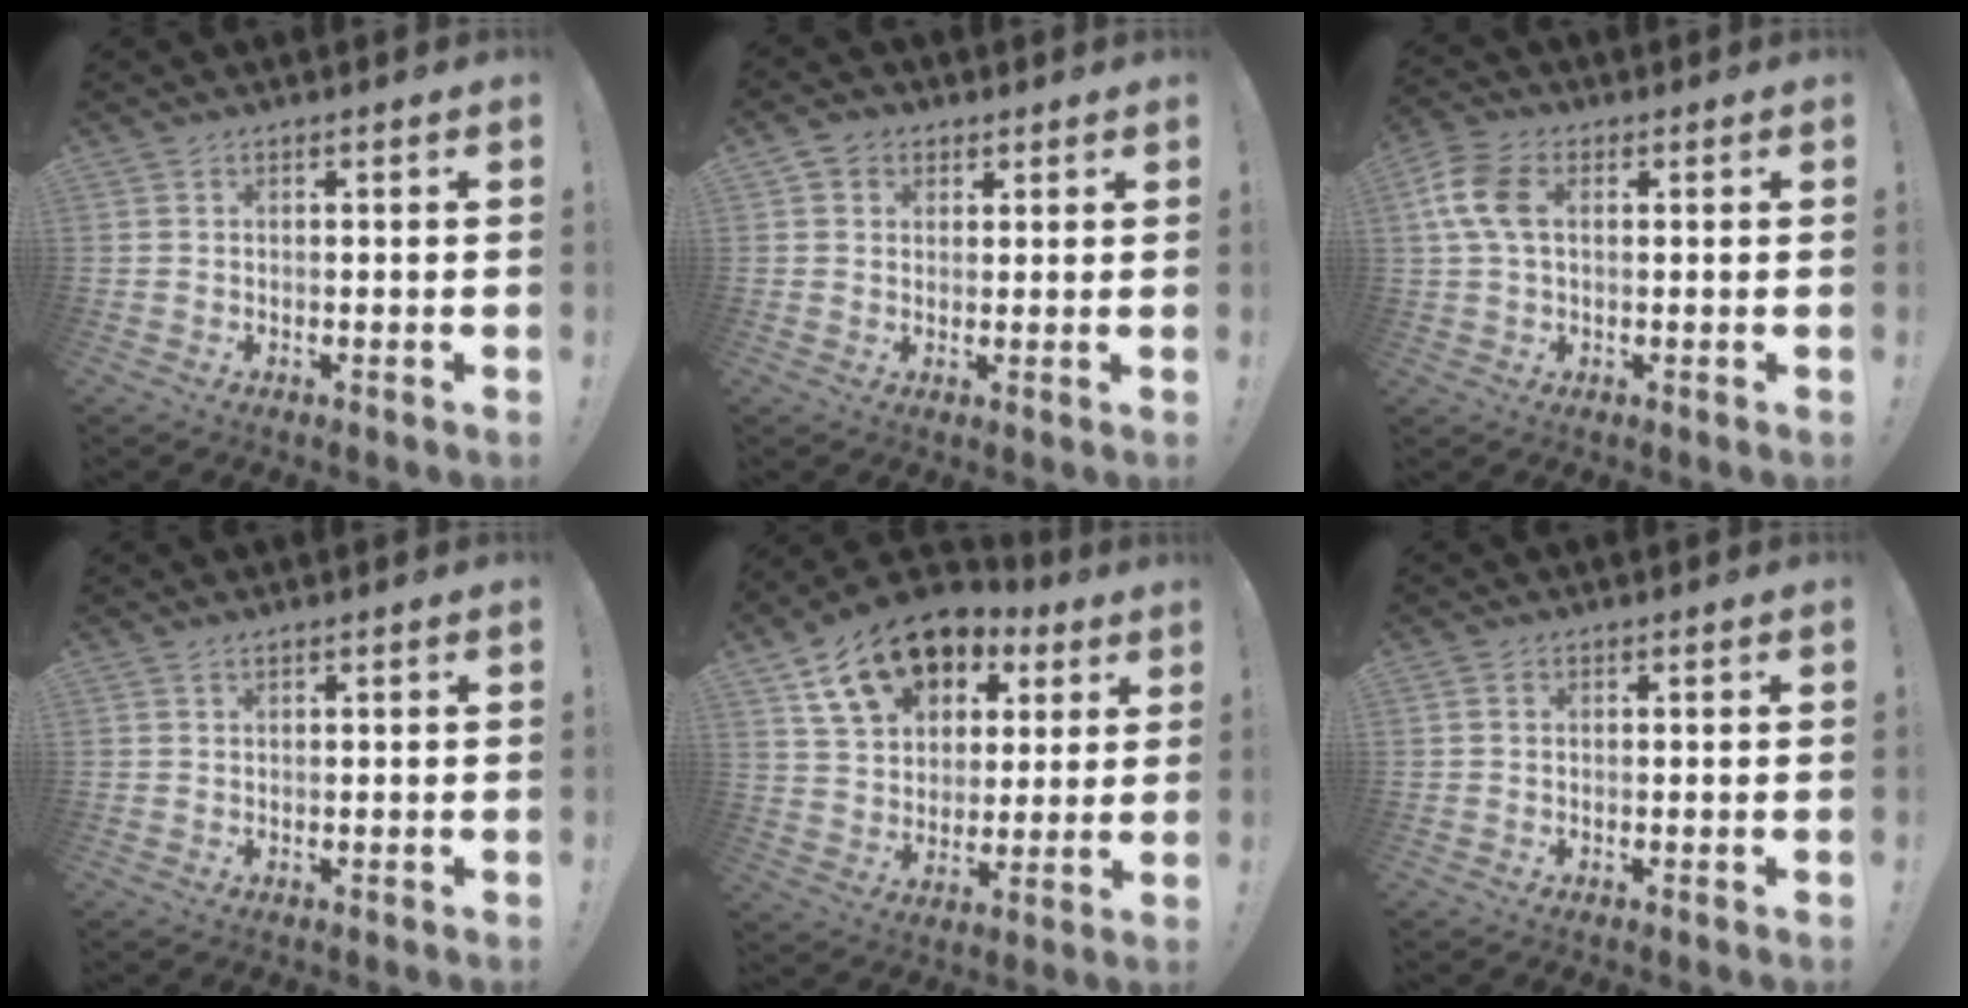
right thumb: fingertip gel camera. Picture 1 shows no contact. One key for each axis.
{"total": 3.5, "fx": 1.6, "fy": 3.0, "fz": 0.9, "tx": -0.010, "ty": -0.002, "tz": 0.028}
{"total": 9.8, "fx": 1.8, "fy": 6.3, "fz": 7.2, "tx": -0.156, "ty": 0.010, "tz": 0.036}
{"total": 0.7, "fx": 0.6, "fy": 0.2, "fz": 0.2, "tx": -0.010, "ty": 0.002, "tz": 0.012}
{"total": 16.9, "fx": 9.4, "fy": 11.3, "fz": 8.5, "tx": -0.134, "ty": -0.042, "tz": 0.177}
{"total": 0.9, "fx": 0.2, "fy": 0.8, "fz": 0.4, "tx": 0.000, "ty": -0.001, "tz": 0.002}